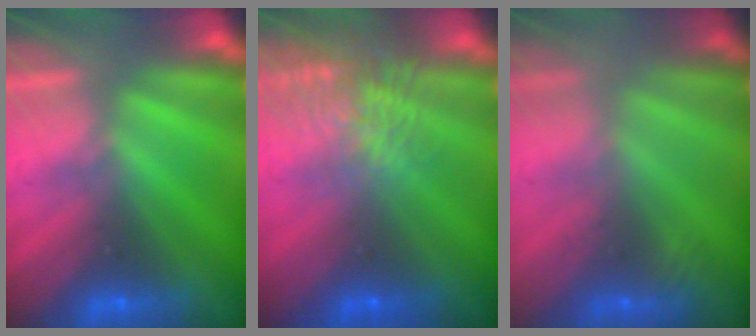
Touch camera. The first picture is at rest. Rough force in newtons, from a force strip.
{"total": 7.8}
{"total": 2.6}